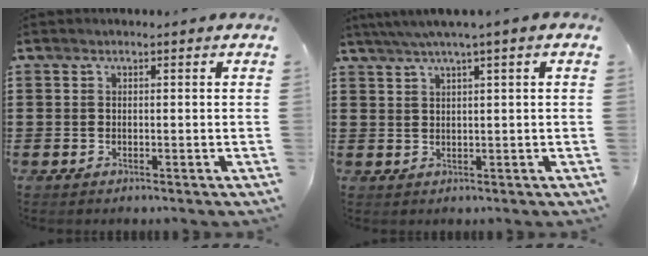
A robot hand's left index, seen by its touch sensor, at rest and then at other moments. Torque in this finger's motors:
{"motor_torque": [2.14, 0.00, 0.61, 0.08]}